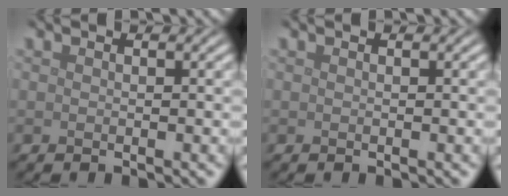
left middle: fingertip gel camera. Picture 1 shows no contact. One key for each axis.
{"total": 0.0}